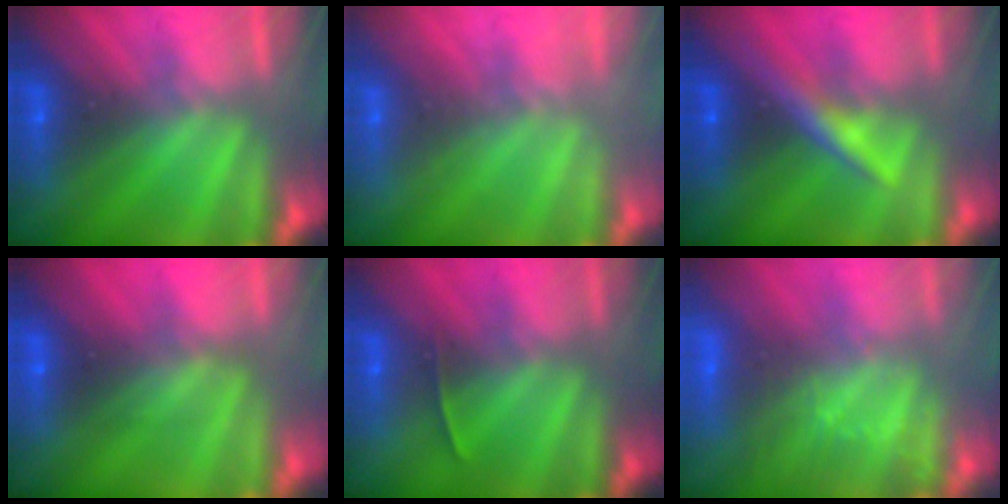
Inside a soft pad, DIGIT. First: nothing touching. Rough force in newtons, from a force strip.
{"total": 2.2}
{"total": 3.0}
{"total": 2.7}
{"total": 1.4}
{"total": 3.2}